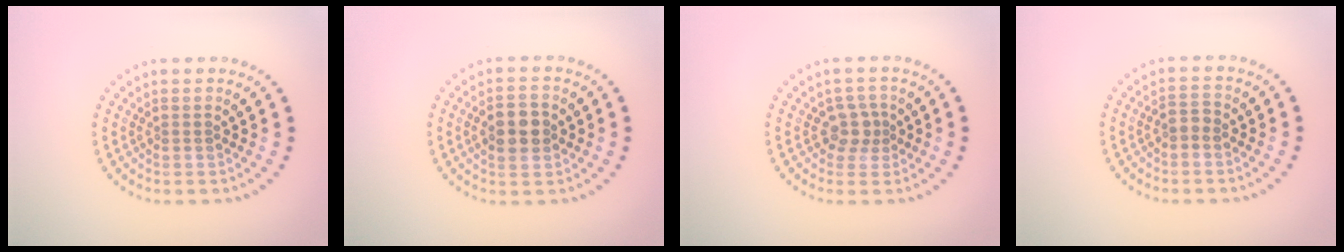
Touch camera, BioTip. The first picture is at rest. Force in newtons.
{"total": 3.6, "press": 3.6, "slide": 0.1}
{"total": 2.0, "press": 1.6, "slide": 1.1}
{"total": 1.2, "press": 1.1, "slide": 0.4}